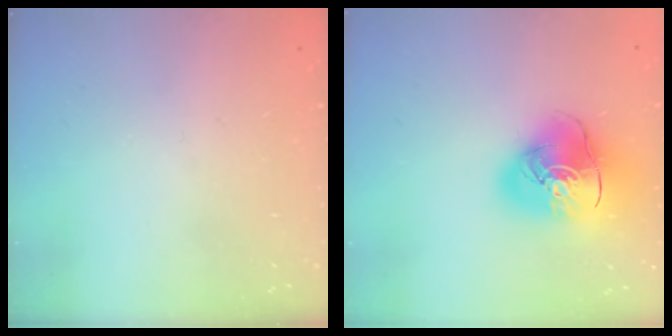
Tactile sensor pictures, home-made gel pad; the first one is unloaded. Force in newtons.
{"total": 18.1, "press": 17.9, "slide": 2.7}